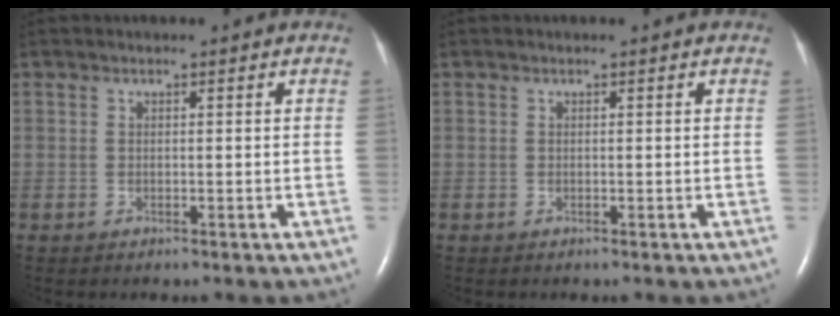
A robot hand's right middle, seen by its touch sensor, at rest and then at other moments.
{"total": 0.0}